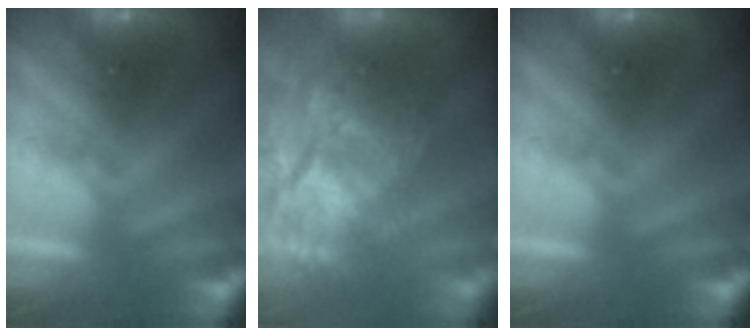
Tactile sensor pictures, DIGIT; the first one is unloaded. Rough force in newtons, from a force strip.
{"total": 7.9}
{"total": 0.0}